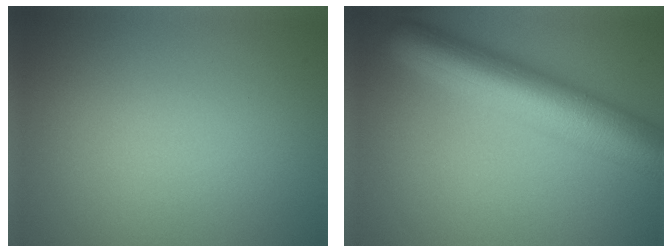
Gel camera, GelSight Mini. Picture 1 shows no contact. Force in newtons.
{"total": 9.5, "press": 9.5, "slide": 0.2}